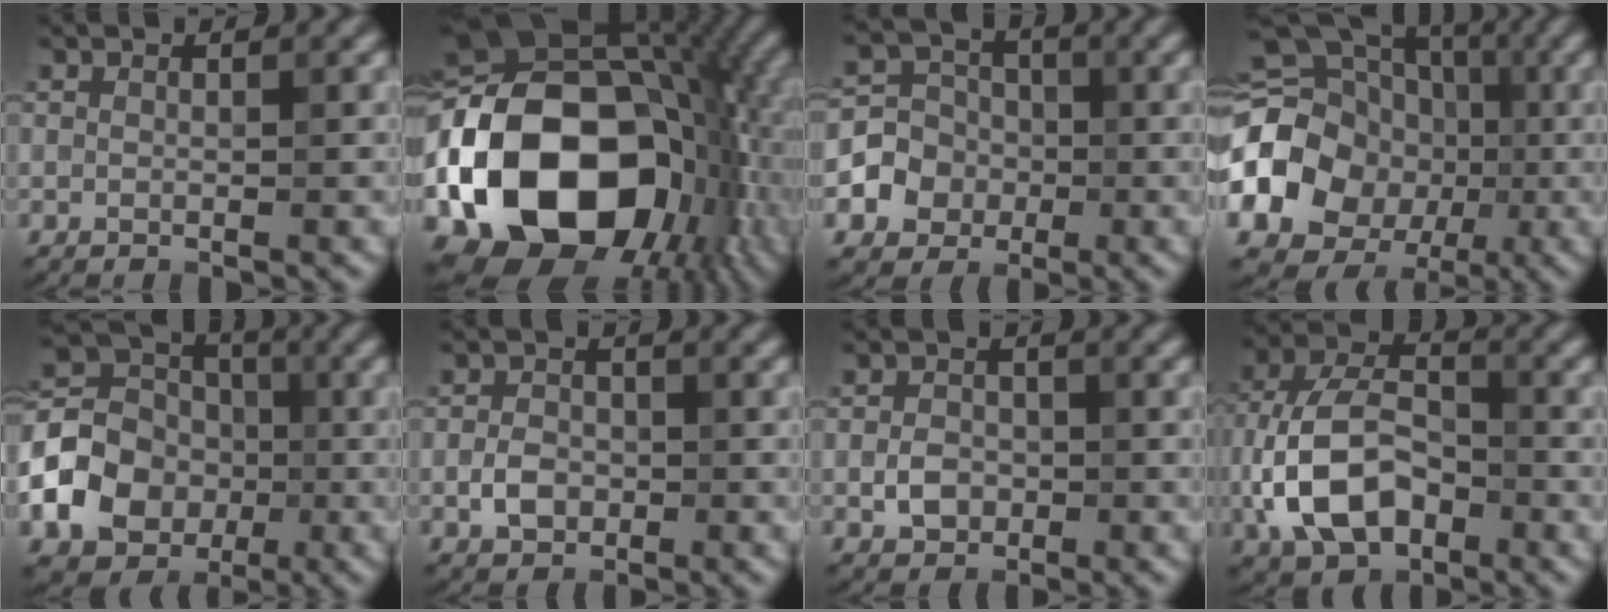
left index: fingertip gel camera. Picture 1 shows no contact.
{"total": 19.8, "force": [-4.0, 13.9, 13.6], "torque": [-0.254, -0.001, -0.068]}
{"total": 4.0, "force": [-1.1, 3.7, 1.0], "torque": [-0.001, 0.005, -0.029]}
{"total": 15.8, "force": [-1.7, 13.7, 7.6], "torque": [-0.144, -0.010, -0.048]}
{"total": 9.4, "force": [-2.2, 7.8, 4.8], "torque": [-0.093, 0.000, -0.059]}
{"total": 2.5, "force": [-0.7, 1.9, 1.5], "torque": [-0.025, 0.000, -0.019]}
{"total": 2.3, "force": [-0.6, 1.8, 1.3], "torque": [-0.020, -0.001, -0.016]}
{"total": 8.6, "force": [-2.5, 5.4, 6.1], "torque": [-0.123, 0.008, -0.053]}